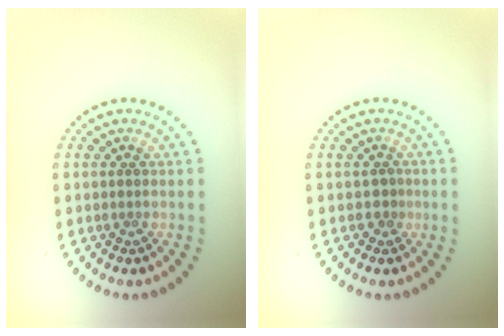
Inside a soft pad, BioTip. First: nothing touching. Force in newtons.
{"total": 1.0, "press": 0.8, "slide": 0.5}